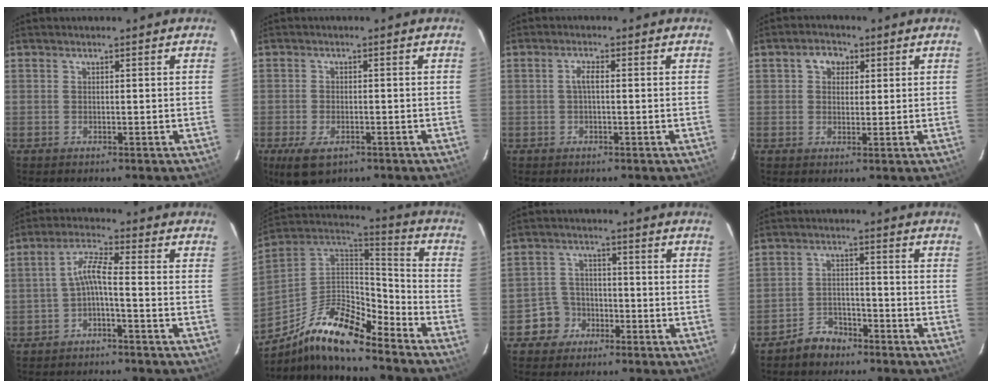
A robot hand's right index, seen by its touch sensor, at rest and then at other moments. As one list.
[{"total": 6.4, "force": [-3.6, 3.3, 4.1], "torque": [-0.097, -0.020, -0.061]}, {"total": 1.6, "force": [-0.1, 0.4, 1.6], "torque": [-0.033, 0.006, -0.003]}, {"total": 3.8, "force": [1.4, 3.2, 1.6], "torque": [-0.022, 0.015, 0.023]}, {"total": 3.4, "force": [-1.6, 0.0, 3.0], "torque": [-0.069, 0.009, -0.030]}, {"total": 16.9, "force": [-11.9, 4.9, 10.9], "torque": [-0.211, -0.001, -0.229]}, {"total": 5.5, "force": [-3.1, 4.6, 0.2], "torque": [-0.012, 0.026, -0.054]}, {"total": 5.5, "force": [-4.4, 3.2, 0.8], "torque": [-0.031, 0.018, -0.072]}]